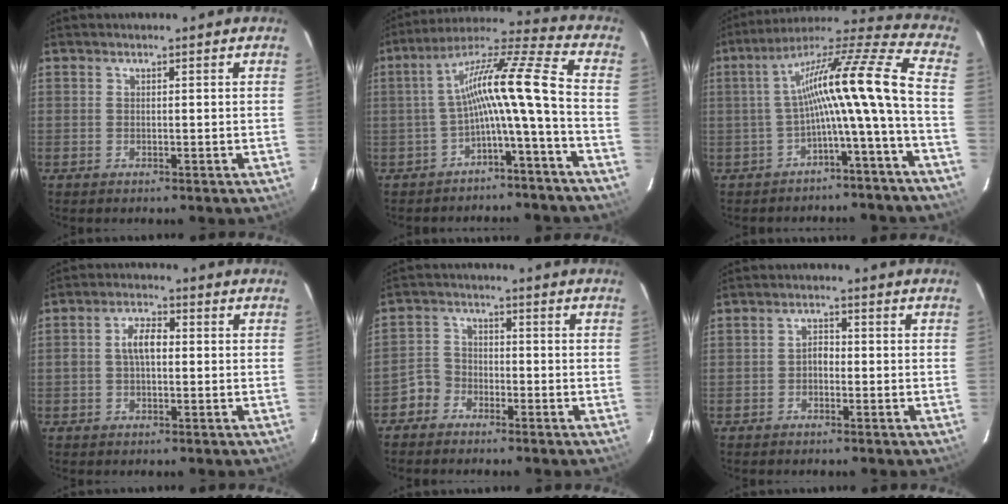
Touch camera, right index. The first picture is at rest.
{"total": 12.6, "force": [-3.5, -0.7, 12.1], "torque": [-0.217, 0.016, -0.066]}
{"total": 15.5, "force": [-3.4, -0.7, 15.1], "torque": [-0.247, 0.006, -0.067]}
{"total": 4.7, "force": [0.1, 2.4, 4.0], "torque": [-0.076, 0.014, 0.002]}
{"total": 4.1, "force": [-2.8, 3.0, 0.3], "torque": [-0.006, 0.019, -0.059]}
{"total": 1.8, "force": [-0.8, 1.2, 1.1], "torque": [-0.020, 0.009, -0.017]}